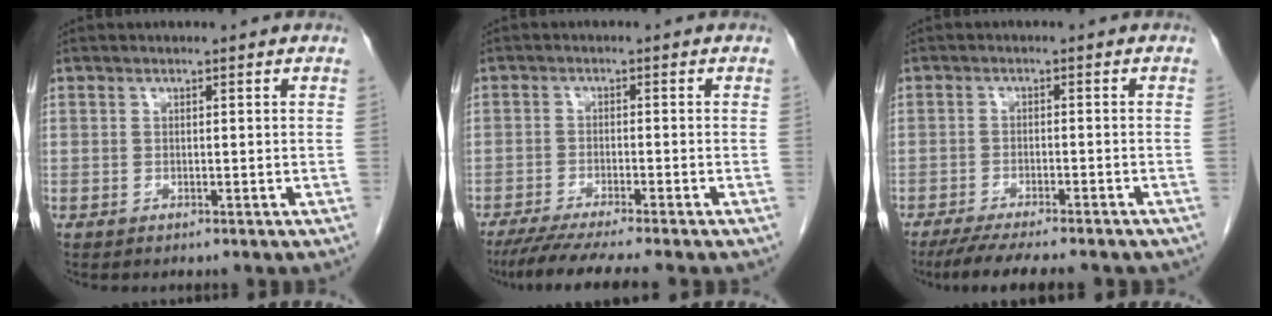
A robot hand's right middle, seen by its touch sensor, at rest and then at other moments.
{"total": 8.9, "force": [-7.4, -0.8, 4.8], "torque": [-0.061, -0.025, -0.117]}
{"total": 12.4, "force": [-10.5, 1.8, 6.3], "torque": [-0.087, -0.017, -0.146]}